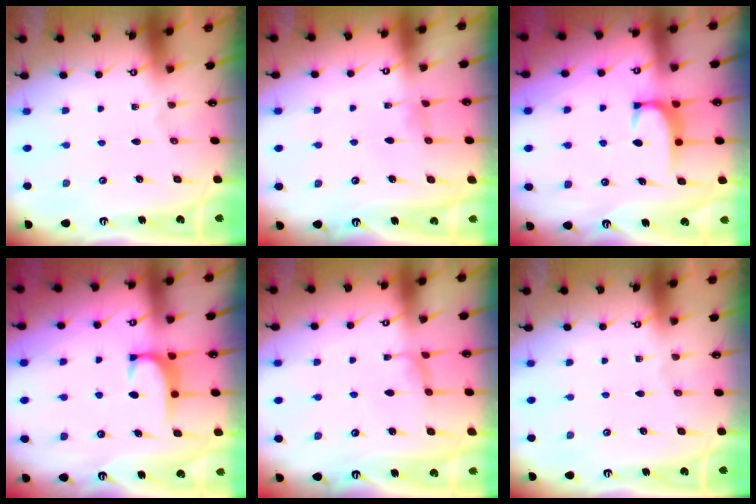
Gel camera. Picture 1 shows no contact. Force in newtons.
{"total": 0.9, "press": 0.5, "slide": 0.7}
{"total": 1.8, "press": 1.7, "slide": 0.5}
{"total": 1.8, "press": 1.7, "slide": 0.5}
{"total": 1.9, "press": 1.8, "slide": 0.5}
{"total": 0.0}